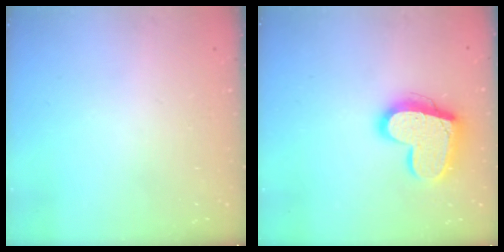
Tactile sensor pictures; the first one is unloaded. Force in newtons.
{"total": 17.0, "press": 16.9, "slide": 1.4}